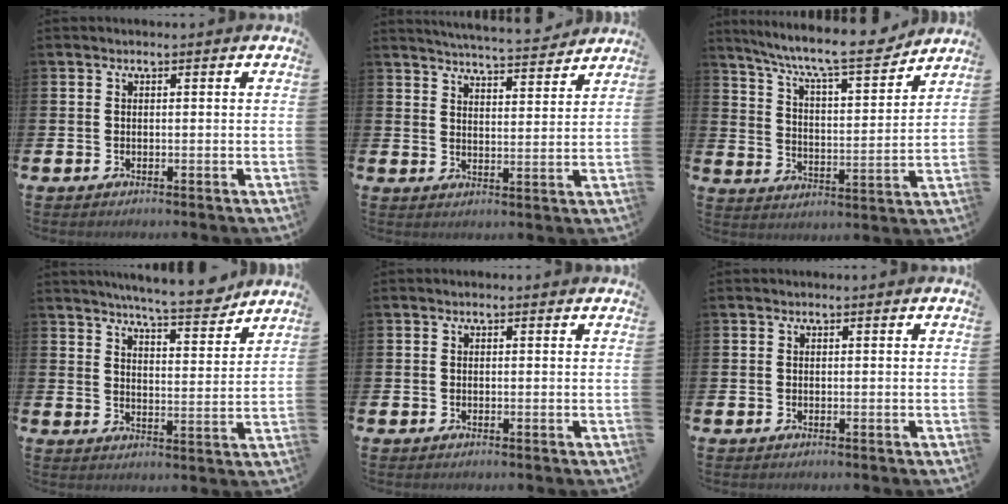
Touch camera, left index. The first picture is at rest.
{"total": 5.6, "force": [5.5, 0.0, 0.7], "torque": [-0.029, -0.038, 0.097]}
{"total": 9.5, "force": [8.5, 1.0, 4.0], "torque": [-0.099, -0.062, 0.140]}
{"total": 7.4, "force": [7.1, 0.3, 2.1], "torque": [-0.043, -0.047, 0.123]}
{"total": 0.0}
{"total": 0.0}